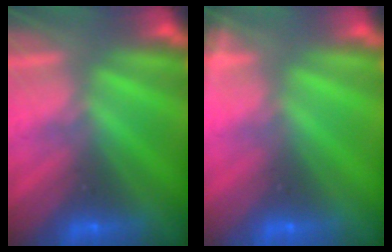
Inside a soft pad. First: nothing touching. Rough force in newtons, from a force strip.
{"total": 1.1}